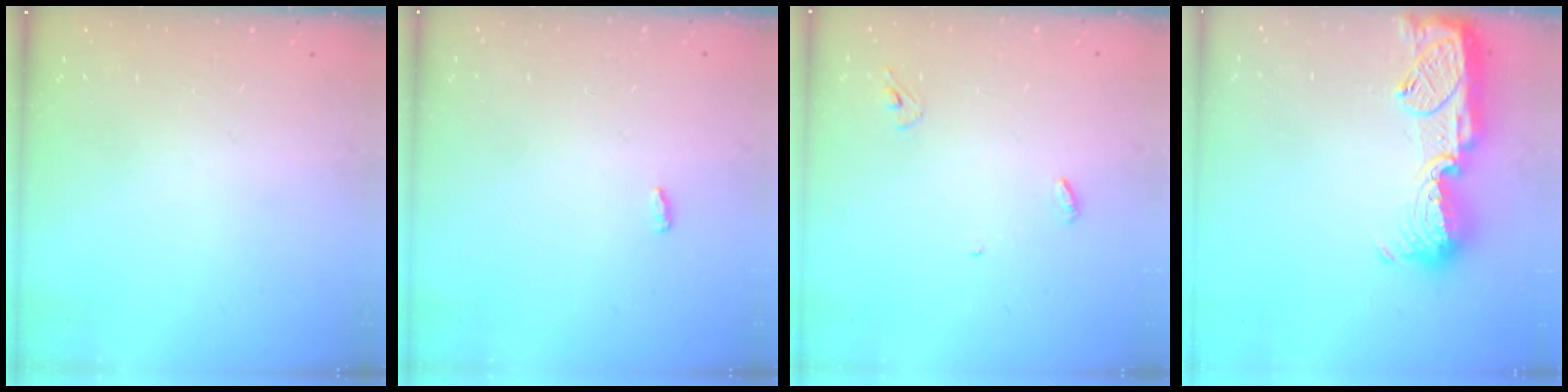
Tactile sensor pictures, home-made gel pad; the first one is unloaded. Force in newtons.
{"total": 2.9, "press": 2.6, "slide": 1.3}
{"total": 3.5, "press": 3.5, "slide": 0.3}
{"total": 14.9, "press": 14.9, "slide": 1.0}